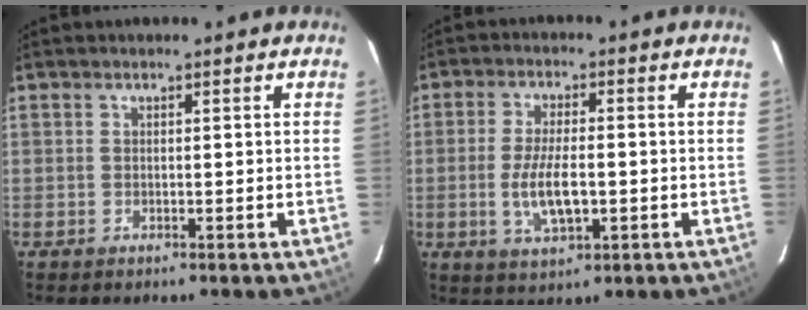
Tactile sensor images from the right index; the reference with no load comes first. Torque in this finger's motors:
{"motor_torque": [0.52, -0.20, 0.27, 0.11]}